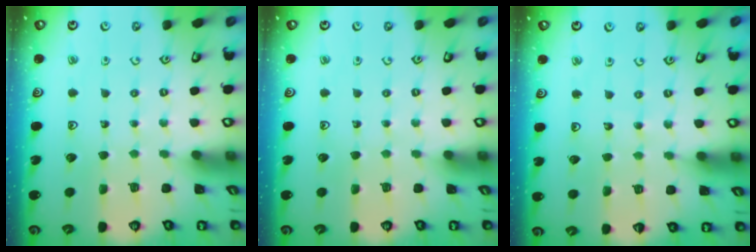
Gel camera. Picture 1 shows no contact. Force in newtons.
{"total": 0.0}
{"total": 3.3, "press": 3.2, "slide": 0.8}